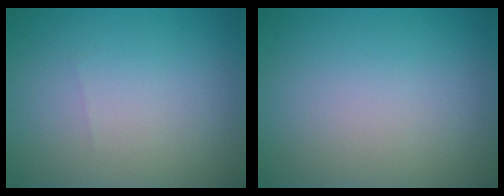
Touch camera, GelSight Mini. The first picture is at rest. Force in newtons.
{"total": 0.0}